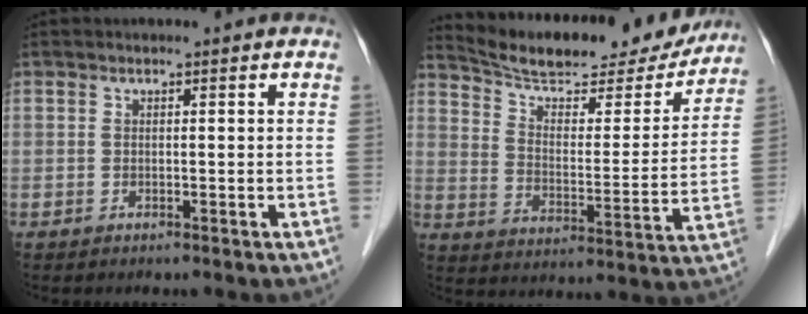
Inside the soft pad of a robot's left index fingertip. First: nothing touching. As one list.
[{"total": 22.4, "force": [20.3, 5.3, 7.9], "torque": [-0.120, -0.013, 0.282]}]